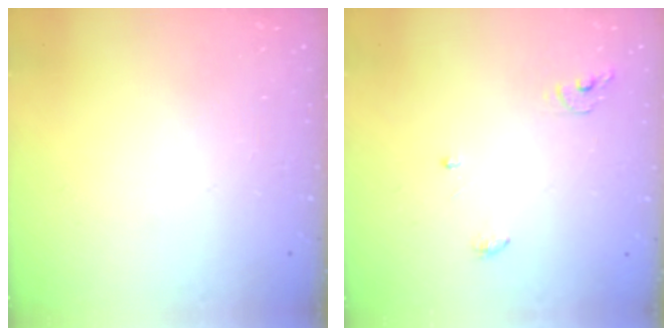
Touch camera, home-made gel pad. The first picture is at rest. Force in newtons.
{"total": 3.9, "press": 3.9, "slide": 0.2}